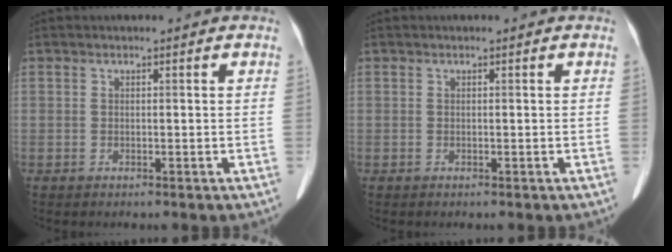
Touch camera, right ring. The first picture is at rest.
{"total": 0.0}